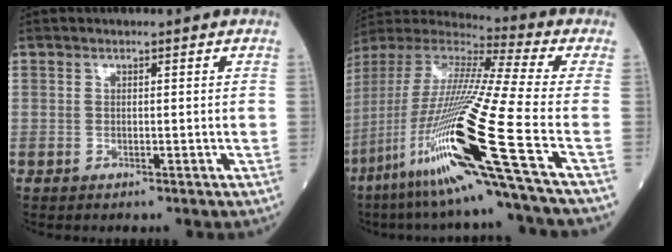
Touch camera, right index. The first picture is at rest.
{"total": 26.4, "force": [-10.4, -0.7, 24.2], "torque": [-0.479, -0.051, -0.200]}